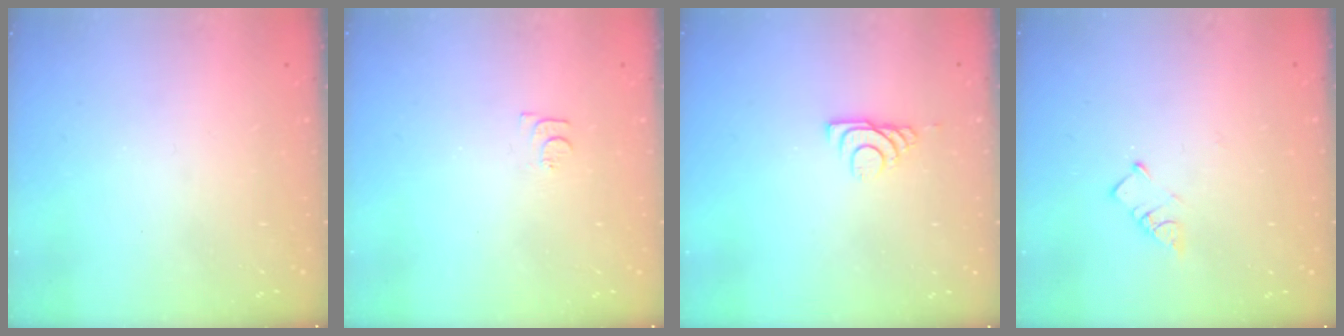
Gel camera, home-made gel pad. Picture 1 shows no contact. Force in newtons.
{"total": 3.4, "press": 3.4, "slide": 0.5}
{"total": 5.6, "press": 5.5, "slide": 0.8}
{"total": 2.9, "press": 2.9, "slide": 0.2}